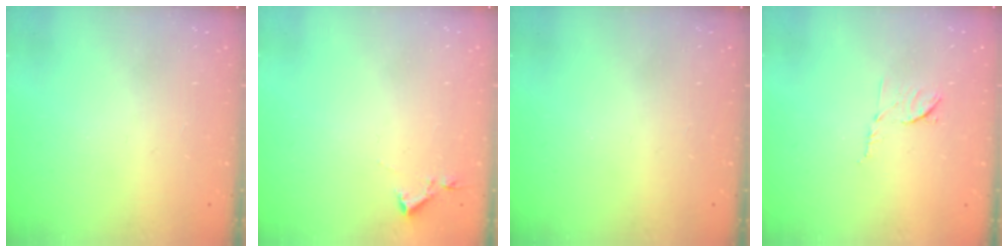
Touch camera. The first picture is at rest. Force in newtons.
{"total": 2.9, "press": 2.9, "slide": 0.5}
{"total": 0.0}
{"total": 6.6, "press": 6.5, "slide": 0.9}